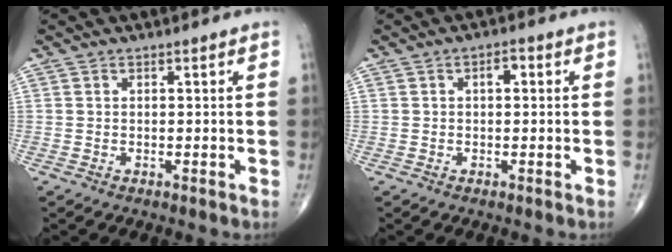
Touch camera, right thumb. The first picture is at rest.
{"total": 2.0, "force": [0.3, 1.1, 1.6], "torque": [-0.018, 0.007, 0.001]}